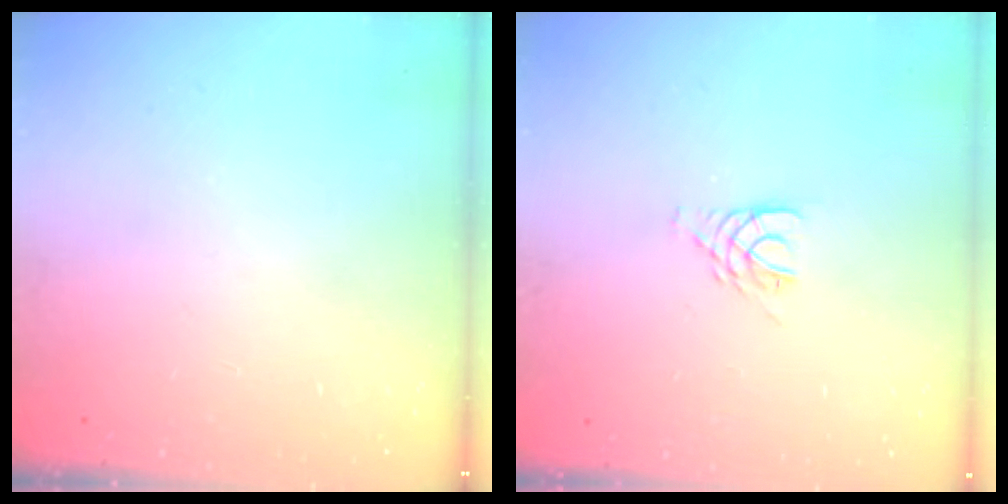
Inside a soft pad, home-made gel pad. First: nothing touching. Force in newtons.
{"total": 4.4, "press": 4.4, "slide": 0.6}